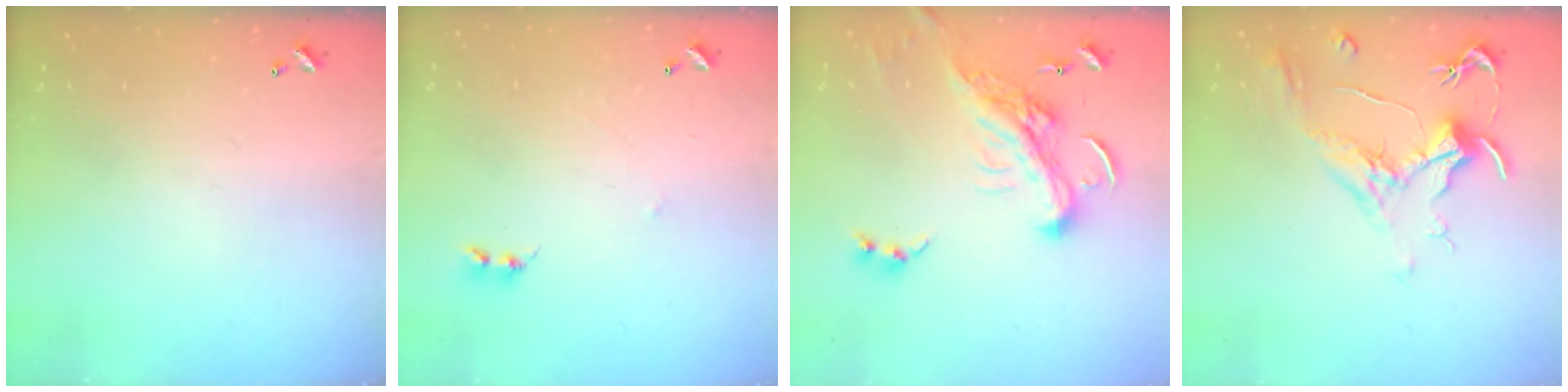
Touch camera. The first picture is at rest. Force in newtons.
{"total": 2.5, "press": 2.4, "slide": 0.4}
{"total": 6.7, "press": 6.5, "slide": 1.6}
{"total": 2.1, "press": 2.0, "slide": 0.8}